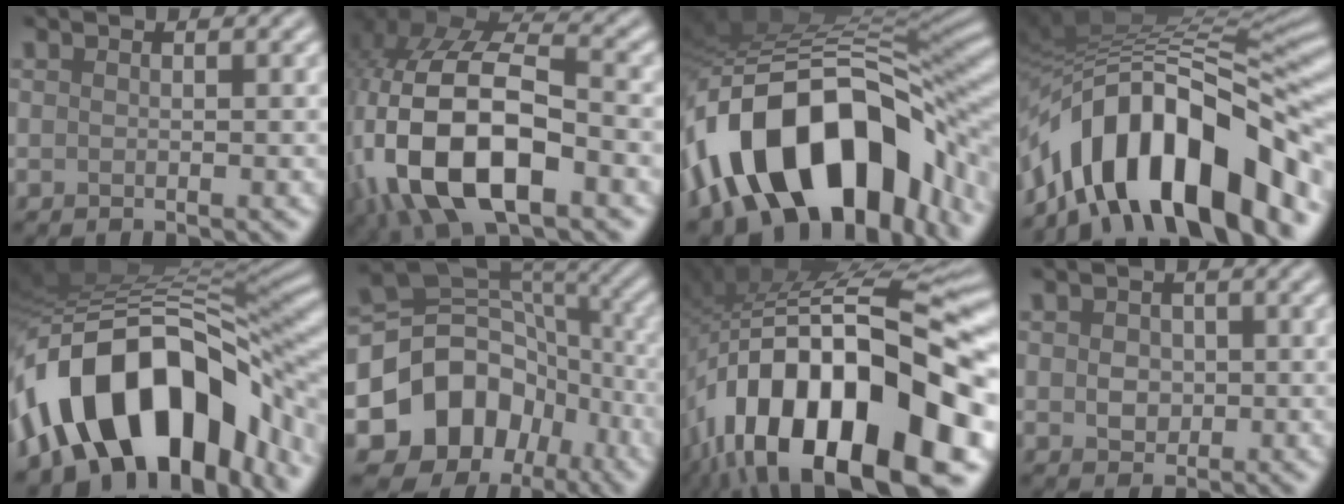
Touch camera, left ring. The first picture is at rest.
{"total": 15.8, "force": [-5.0, 8.4, 12.5], "torque": [-0.256, -0.010, -0.087]}
{"total": 16.5, "force": [-7.0, 9.1, 11.9], "torque": [-0.191, 0.021, -0.119]}
{"total": 14.9, "force": [-7.0, 6.3, 11.5], "torque": [-0.179, 0.025, -0.128]}
{"total": 15.5, "force": [-6.2, 8.6, 11.4], "torque": [-0.178, 0.024, -0.112]}
{"total": 11.5, "force": [-4.4, 9.2, 5.3], "torque": [-0.109, -0.002, -0.083]}
{"total": 19.1, "force": [-7.5, 7.6, 15.8], "torque": [-0.258, 0.026, -0.127]}
{"total": 2.2, "force": [0.1, 1.8, 1.3], "torque": [-0.019, 0.003, -0.001]}